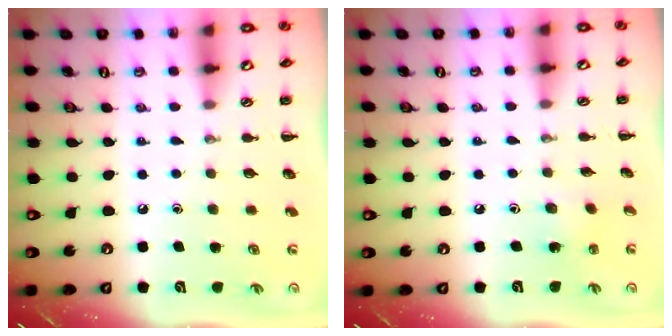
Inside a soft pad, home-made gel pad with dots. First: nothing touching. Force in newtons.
{"total": 3.1, "press": 2.9, "slide": 0.9}